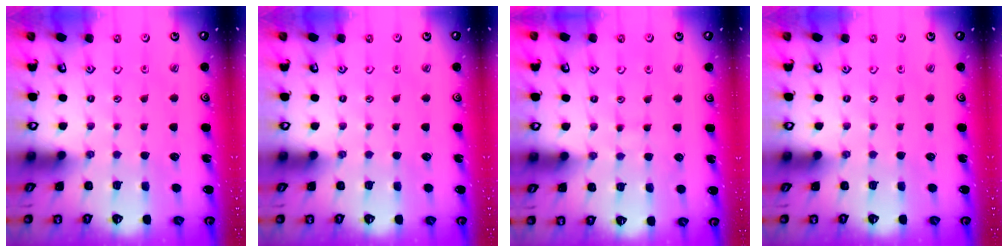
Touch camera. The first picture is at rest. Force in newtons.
{"total": 0.0}
{"total": 6.2, "press": 6.2, "slide": 0.5}
{"total": 0.0}